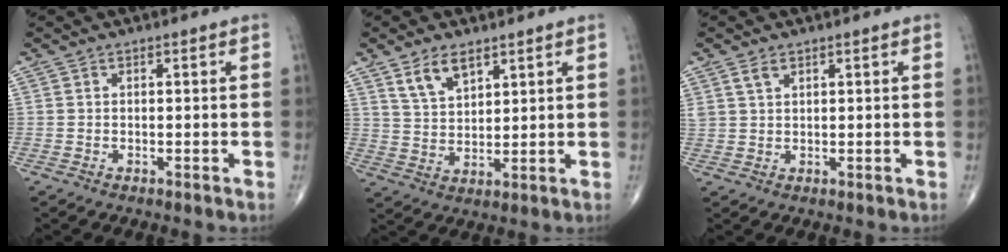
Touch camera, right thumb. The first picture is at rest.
{"total": 6.8, "force": [4.4, 3.5, 4.0], "torque": [-0.060, -0.025, 0.089]}
{"total": 2.4, "force": [1.5, 1.3, 1.3], "torque": [-0.023, -0.003, 0.036]}